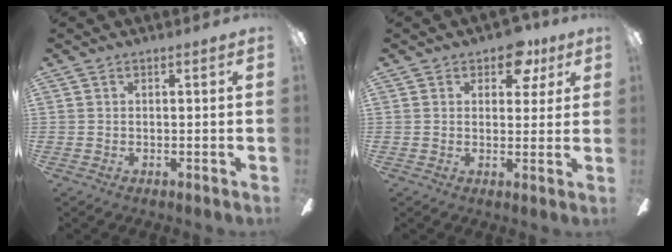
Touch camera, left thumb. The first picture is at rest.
{"total": 7.8, "force": [4.8, 4.6, 4.2], "torque": [-0.046, -0.013, 0.081]}